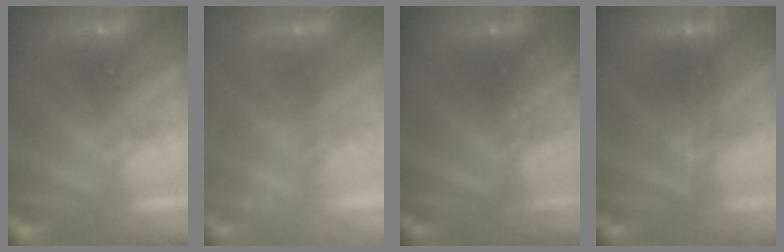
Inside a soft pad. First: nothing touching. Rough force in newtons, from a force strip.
{"total": 2.3}
{"total": 2.9}
{"total": 2.4}